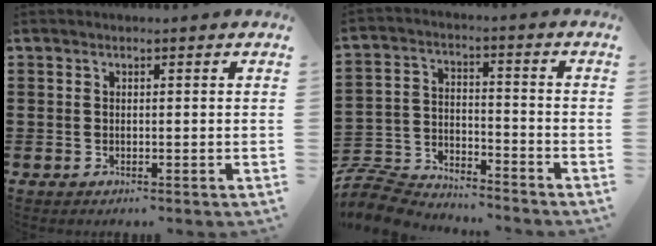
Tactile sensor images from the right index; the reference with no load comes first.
{"total": 7.9, "force": [-7.6, 1.7, 1.1], "torque": [-0.042, 0.008, -0.157]}